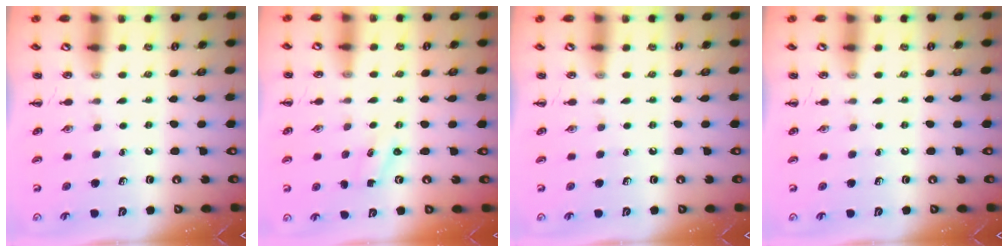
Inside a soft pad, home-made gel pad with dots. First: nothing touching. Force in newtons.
{"total": 0.8, "press": 0.8, "slide": 0.3}
{"total": 0.0}
{"total": 0.0}